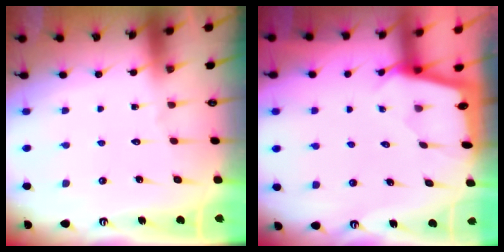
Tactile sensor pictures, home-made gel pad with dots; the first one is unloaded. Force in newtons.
{"total": 1.5, "press": 1.5, "slide": 0.2}